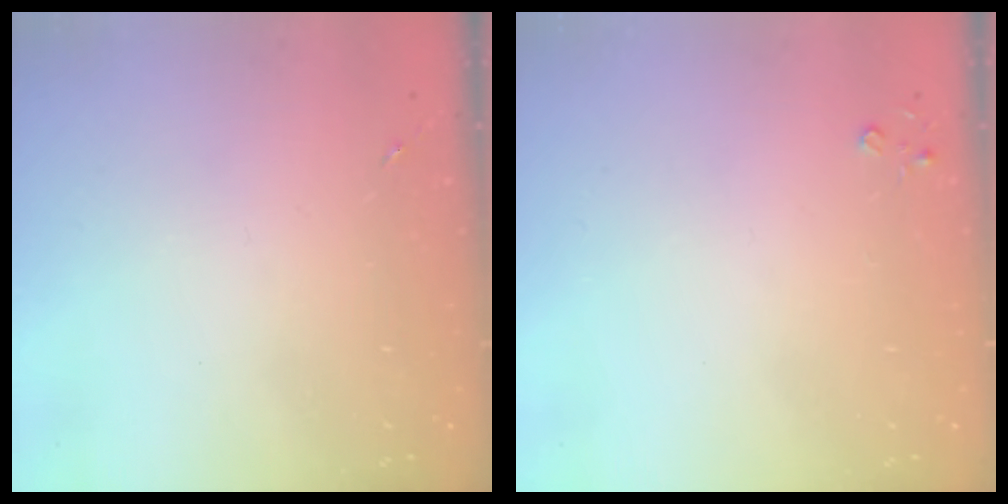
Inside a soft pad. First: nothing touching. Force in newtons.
{"total": 2.3, "press": 2.3, "slide": 0.3}